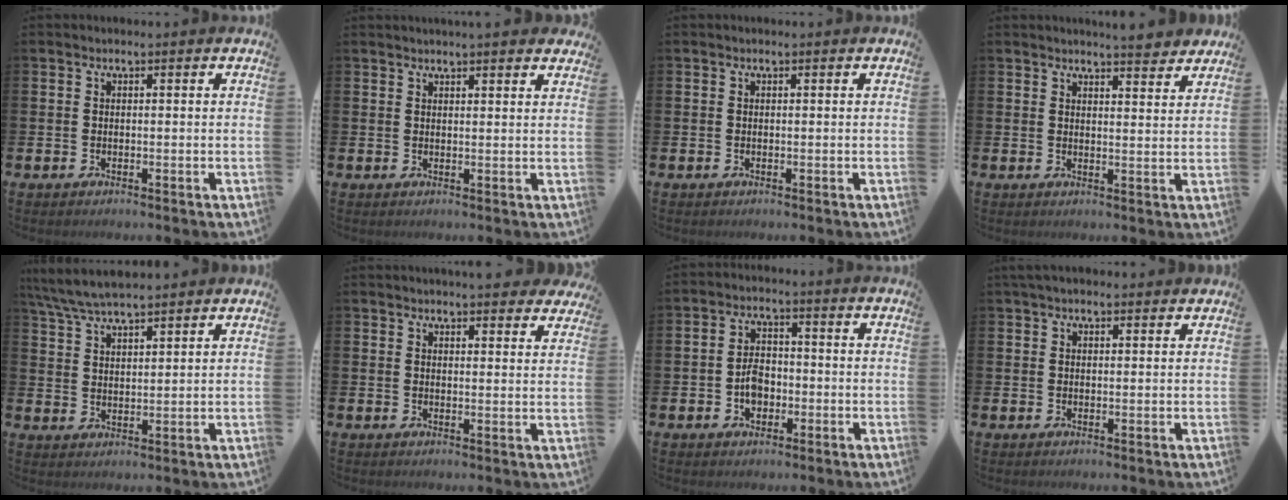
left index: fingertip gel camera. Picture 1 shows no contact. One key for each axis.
{"total": 2.3, "fx": 2.3, "fy": -0.1, "fz": 0.2, "tx": -0.003, "ty": -0.010, "tz": 0.042}
{"total": 0.0}
{"total": 4.5, "fx": 4.4, "fy": 0.2, "fz": 0.6, "tx": 0.000, "ty": -0.029, "tz": 0.077}
{"total": 6.1, "fx": 5.8, "fy": 0.7, "fz": 1.8, "tx": -0.058, "ty": -0.019, "tz": 0.106}
{"total": 3.6, "fx": 3.6, "fy": 0.3, "fz": 0.3, "tx": -0.001, "ty": -0.020, "tz": 0.063}
{"total": 3.8, "fx": -1.1, "fy": 2.7, "fz": 2.5, "tx": -0.039, "ty": 0.002, "tz": -0.023}
{"total": 1.9, "fx": 1.7, "fy": 0.6, "fz": 0.6, "tx": -0.003, "ty": 0.001, "tz": 0.028}